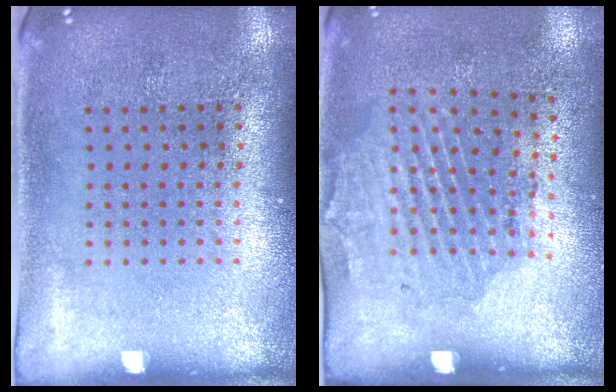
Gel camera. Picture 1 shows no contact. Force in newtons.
{"total": 1.9, "press": 1.2, "slide": 1.5}